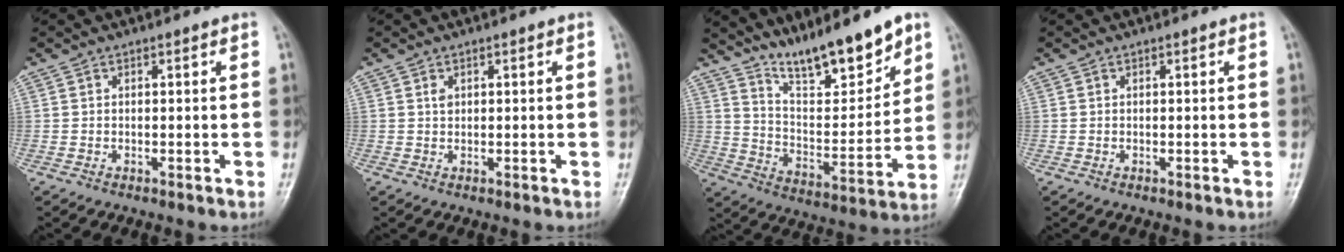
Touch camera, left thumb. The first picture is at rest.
{"total": 1.1, "force": [0.4, 0.8, 0.6], "torque": [-0.006, 0.000, 0.008]}
{"total": 15.3, "force": [11.7, 3.8, 9.1], "torque": [-0.115, -0.074, 0.208]}
{"total": 0.0}